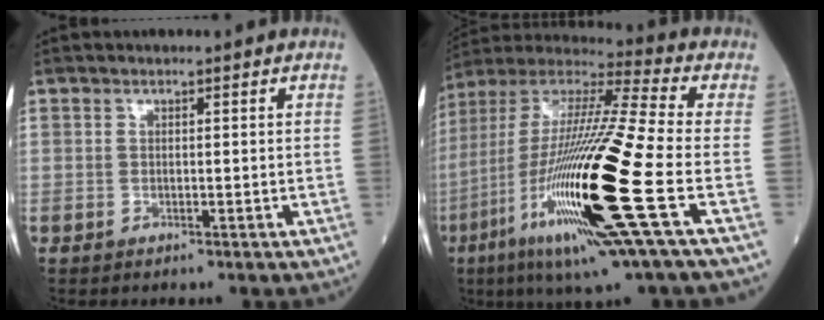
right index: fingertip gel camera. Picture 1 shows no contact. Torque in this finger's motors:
{"motor_torque": [2.14, 0.00, 1.06, 0.21]}